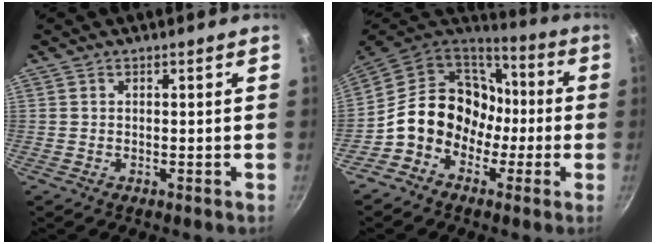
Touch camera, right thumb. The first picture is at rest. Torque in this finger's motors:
{"motor_torque": [-0.44, 1.06, 0.92, -1.40, 0.10]}